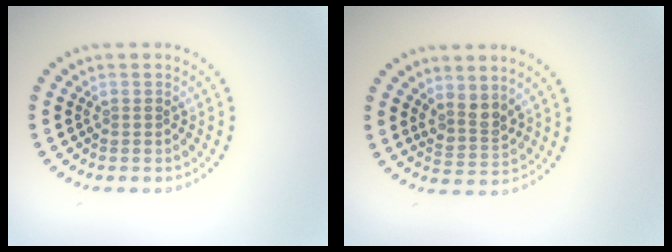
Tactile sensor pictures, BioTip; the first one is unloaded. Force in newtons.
{"total": 2.4, "press": 1.9, "slide": 1.5}